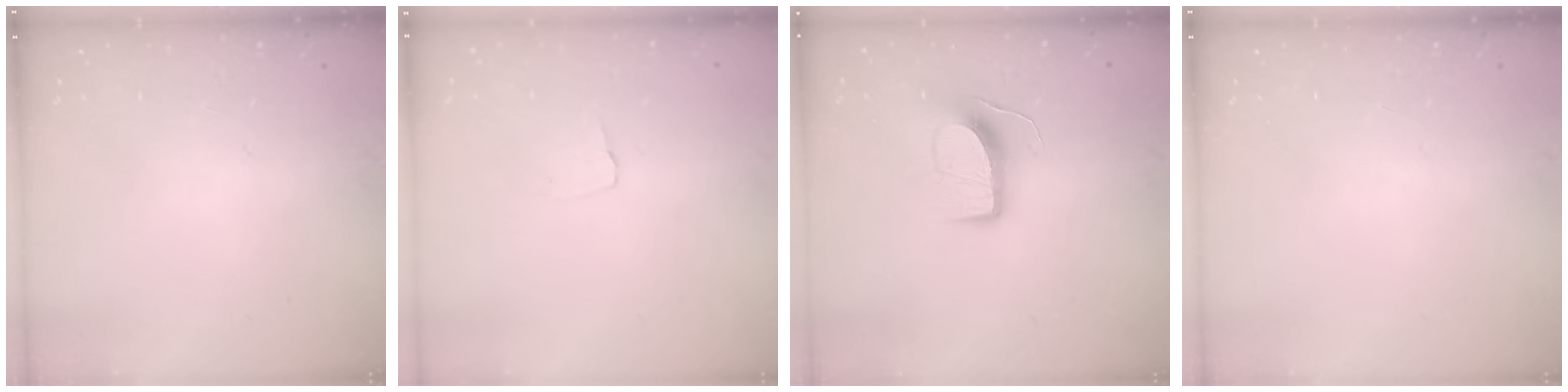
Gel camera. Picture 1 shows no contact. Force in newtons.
{"total": 2.6, "press": 2.6, "slide": 0.2}
{"total": 10.1, "press": 10.1, "slide": 0.2}
{"total": 0.0}